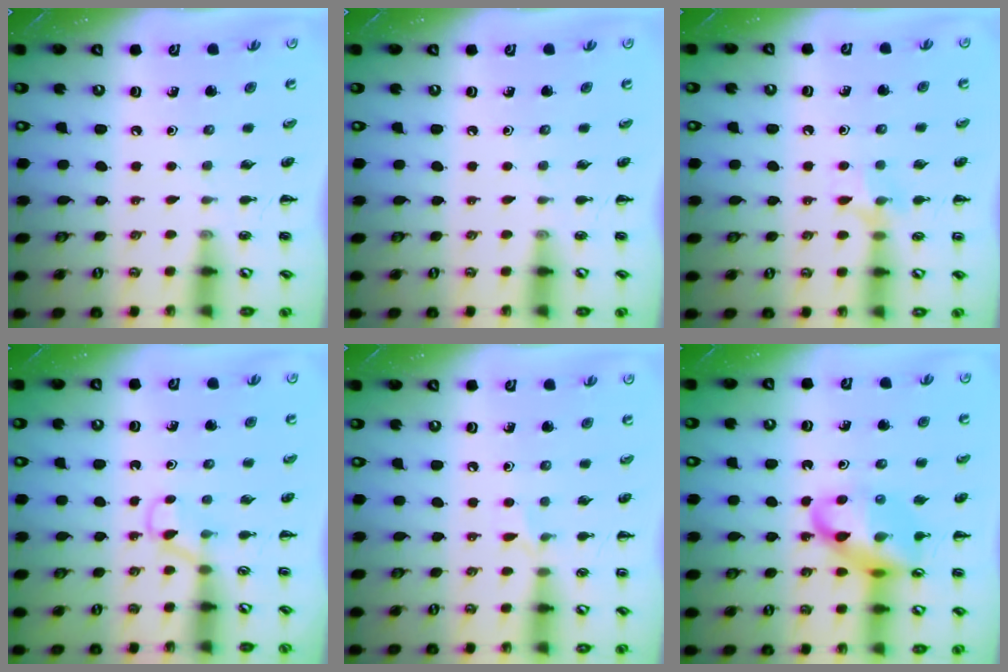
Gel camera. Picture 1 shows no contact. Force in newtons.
{"total": 0.0}
{"total": 7.4, "press": 7.2, "slide": 1.3}
{"total": 3.7, "press": 3.4, "slide": 1.4}
{"total": 4.1, "press": 3.9, "slide": 1.3}
{"total": 15.2, "press": 14.9, "slide": 2.8}